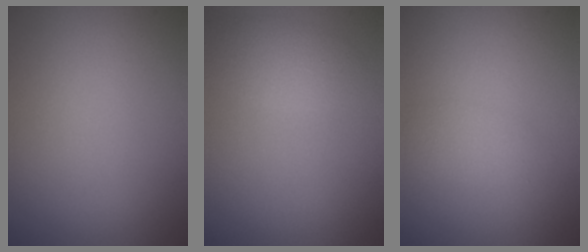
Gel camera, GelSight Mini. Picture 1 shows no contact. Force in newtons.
{"total": 2.0, "press": 2.0, "slide": 0.1}
{"total": 1.6, "press": 1.6, "slide": 0.0}